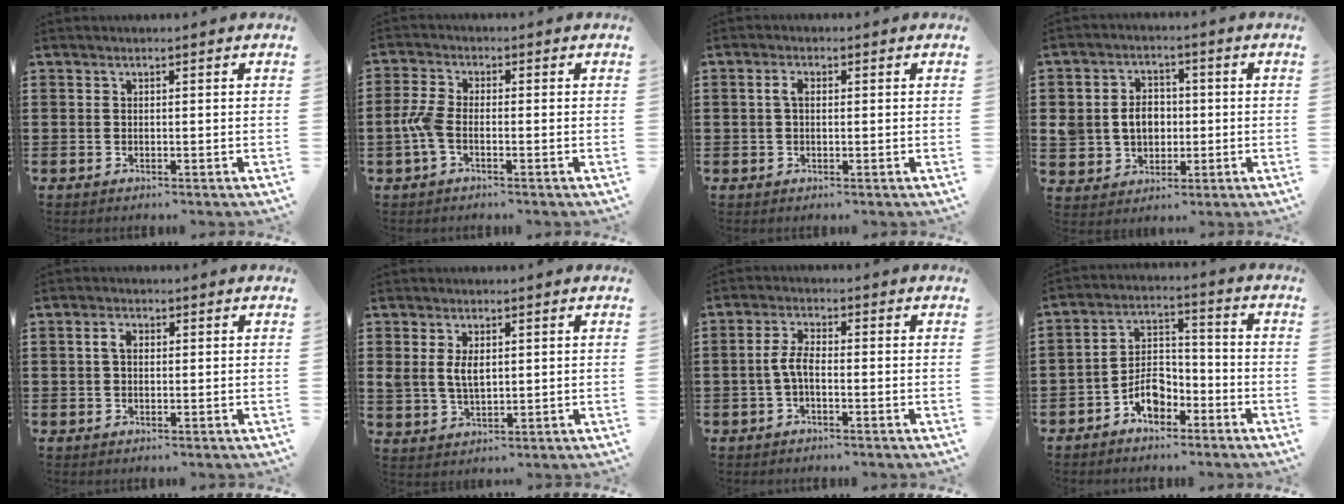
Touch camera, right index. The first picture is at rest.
{"total": 4.2, "force": [-1.2, 1.7, 3.6], "torque": [-0.100, -0.008, -0.032]}
{"total": 2.0, "force": [0.2, 1.0, 1.8], "torque": [-0.044, 0.003, -0.001]}
{"total": 6.3, "force": [0.1, 5.4, 3.3], "torque": [-0.087, 0.016, 0.001]}
{"total": 2.1, "force": [0.3, 1.3, 1.6], "torque": [-0.041, 0.005, 0.001]}
{"total": 4.0, "force": [0.9, 2.2, 3.3], "torque": [-0.070, 0.006, 0.016]}
{"total": 3.7, "force": [-1.0, 1.2, 3.3], "torque": [-0.081, -0.002, -0.026]}
{"total": 6.3, "force": [-3.9, 3.7, 3.3], "torque": [-0.071, 0.016, -0.075]}